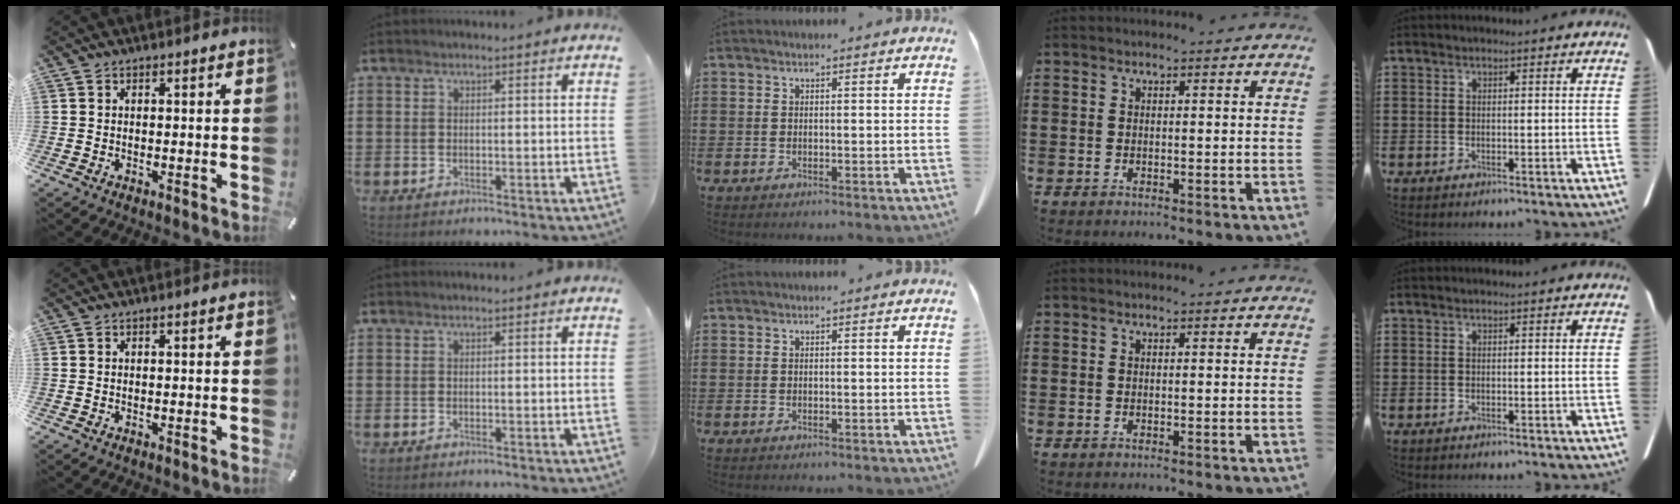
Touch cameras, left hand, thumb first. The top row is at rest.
{}